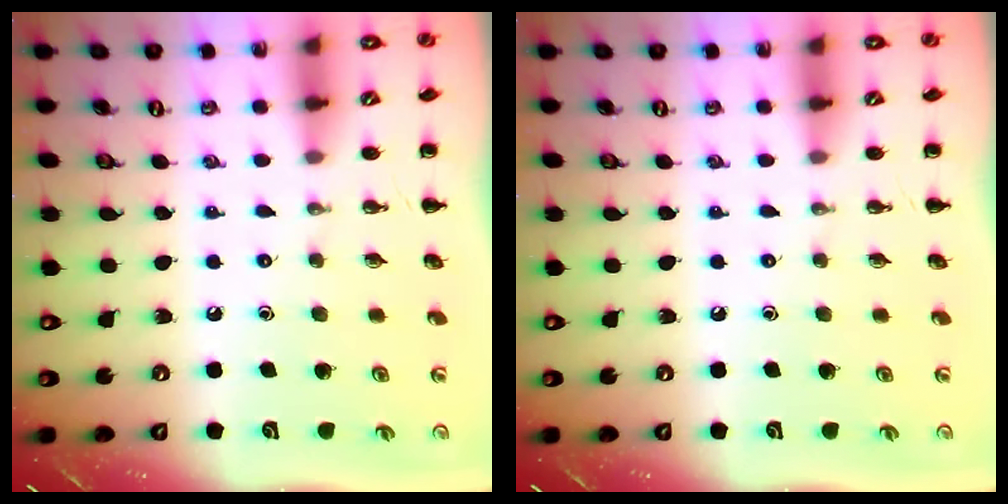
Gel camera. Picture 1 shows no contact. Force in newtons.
{"total": 0.0}